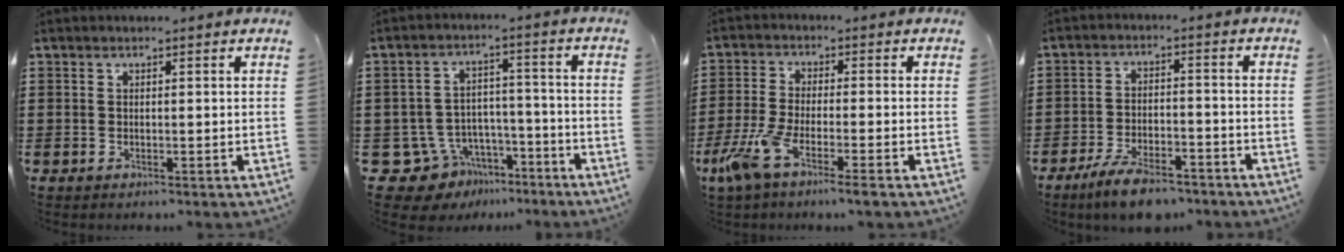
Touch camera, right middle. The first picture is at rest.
{"total": 8.1, "force": [-6.2, 4.9, 1.5], "torque": [-0.053, 0.022, -0.121]}
{"total": 6.4, "force": [-4.1, 0.7, 4.9], "torque": [-0.127, -0.021, -0.084]}
{"total": 6.6, "force": [-5.4, 1.4, 3.4], "torque": [-0.071, 0.001, -0.105]}